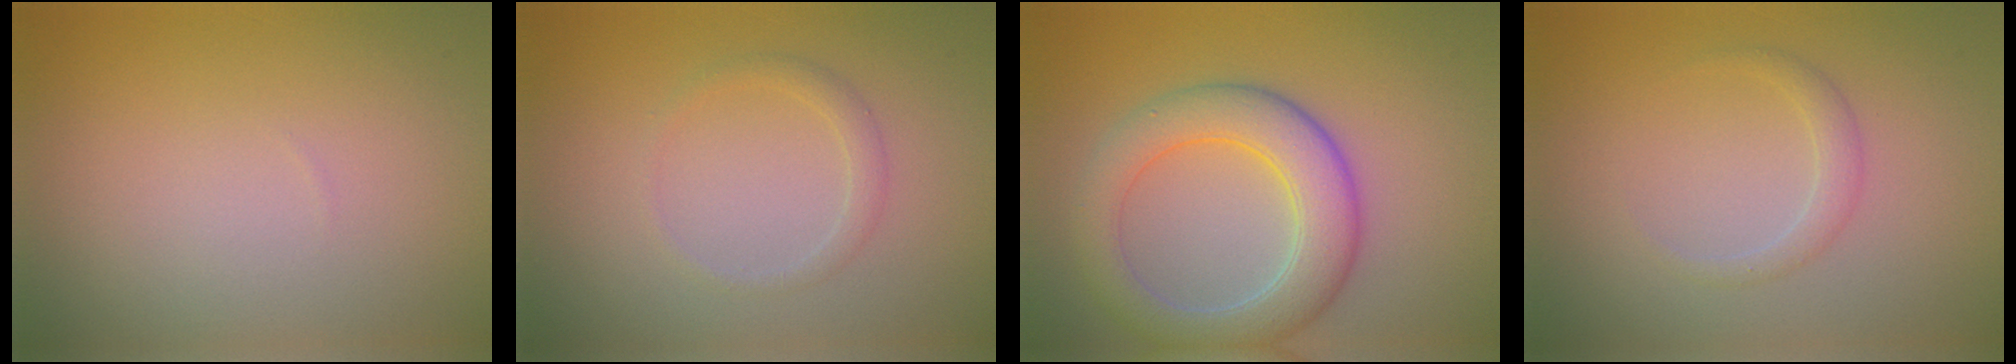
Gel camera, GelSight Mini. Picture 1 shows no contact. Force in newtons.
{"total": 1.3, "press": 1.3, "slide": 0.1}
{"total": 6.2, "press": 6.2, "slide": 0.4}
{"total": 1.4, "press": 1.4, "slide": 0.1}